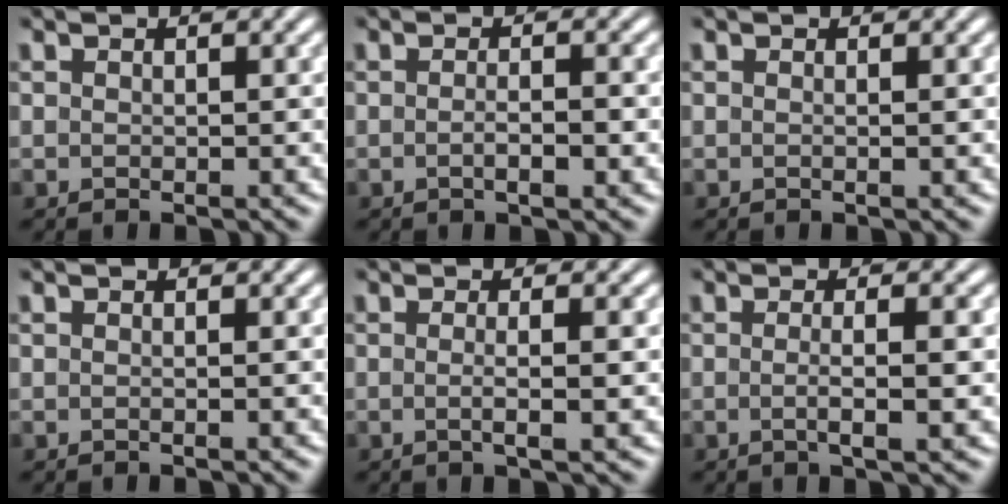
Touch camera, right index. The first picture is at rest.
{"total": 1.6, "force": [-0.8, 0.2, 1.4], "torque": [-0.013, 0.002, -0.017]}
{"total": 0.0}
{"total": 0.0}
{"total": 1.9, "force": [-0.5, -0.3, 1.8], "torque": [-0.028, -0.005, -0.006]}
{"total": 2.3, "force": [-0.6, -0.3, 2.2], "torque": [-0.034, -0.005, -0.007]}